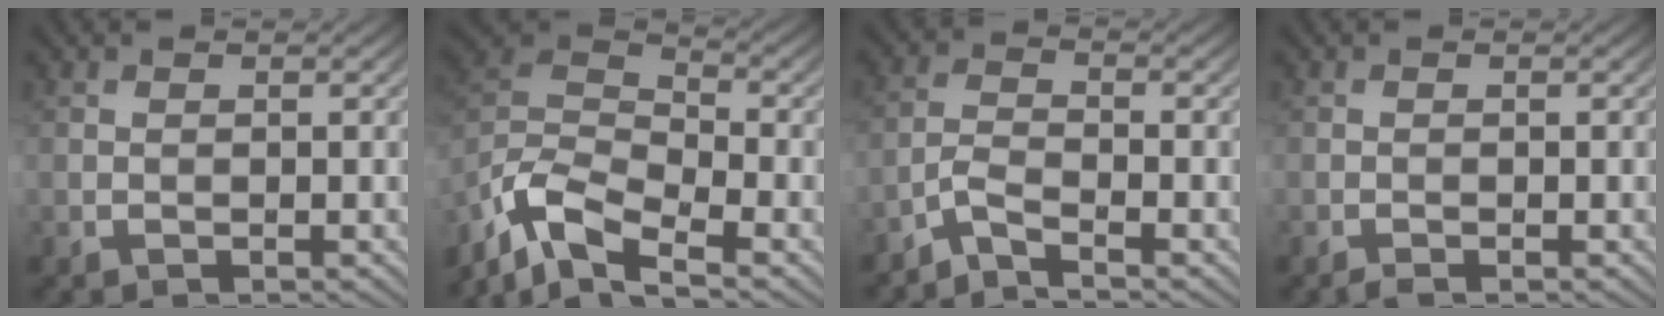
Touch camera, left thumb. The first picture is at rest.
{"total": 10.8, "force": [-7.9, 3.9, 6.4], "torque": [-0.145, -0.005, -0.165]}
{"total": 2.9, "force": [-2.5, 0.4, 1.3], "torque": [-0.032, 0.001, -0.066]}
{"total": 0.6, "force": [-0.4, 0.0, 0.4], "torque": [-0.005, 0.002, -0.010]}